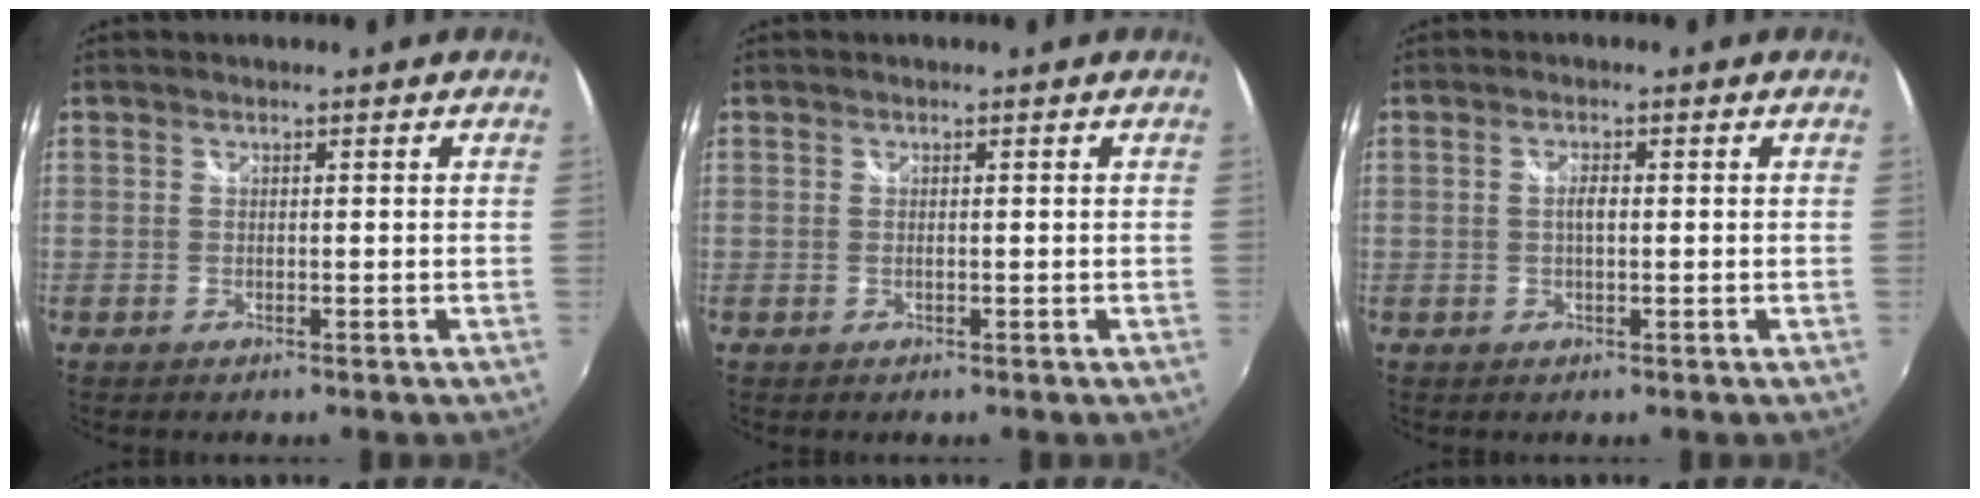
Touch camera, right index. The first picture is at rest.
{"total": 0.0}
{"total": 1.7, "force": [0.1, 0.6, 1.6], "torque": [-0.030, 0.001, 0.001]}